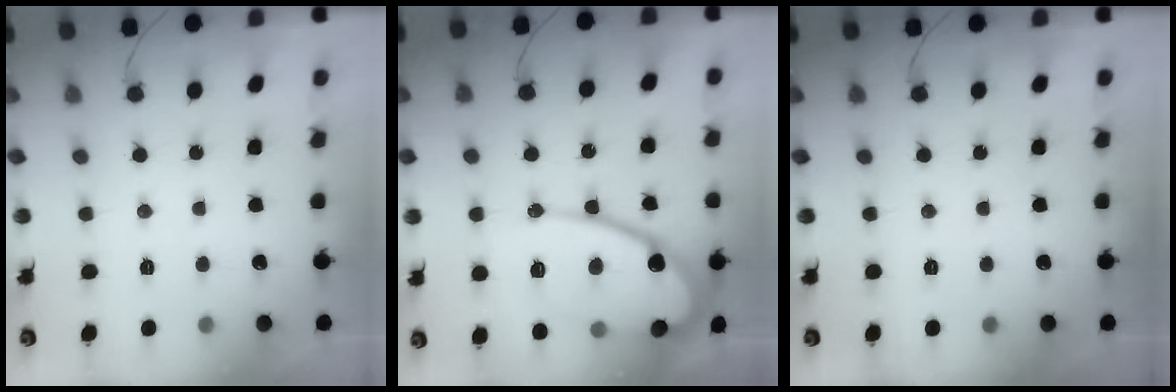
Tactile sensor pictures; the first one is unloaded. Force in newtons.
{"total": 20.4, "press": 20.4, "slide": 1.7}
{"total": 0.0}